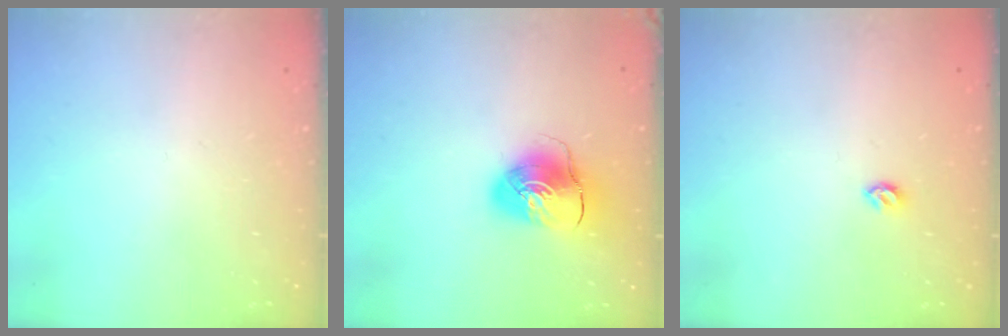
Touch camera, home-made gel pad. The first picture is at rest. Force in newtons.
{"total": 11.3, "press": 11.2, "slide": 1.4}
{"total": 4.9, "press": 4.8, "slide": 0.8}